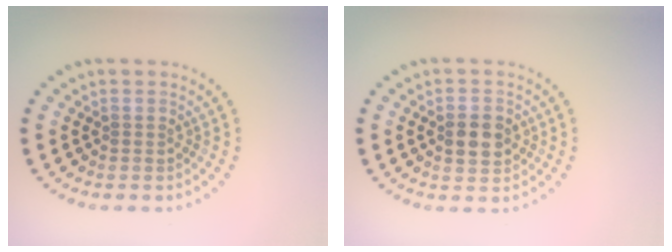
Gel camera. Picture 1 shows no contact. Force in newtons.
{"total": 3.0, "press": 3.0, "slide": 0.1}